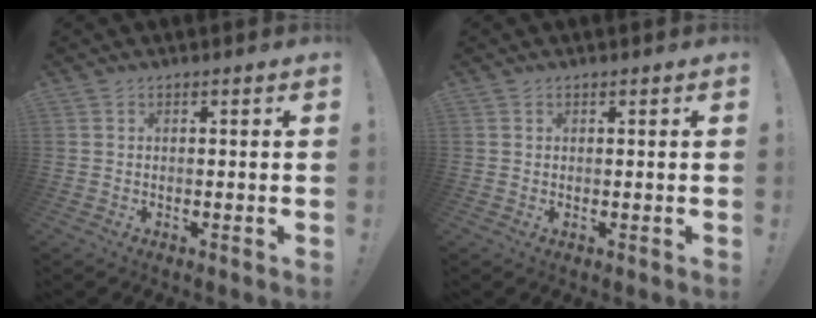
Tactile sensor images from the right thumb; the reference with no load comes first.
{"total": 0.0}